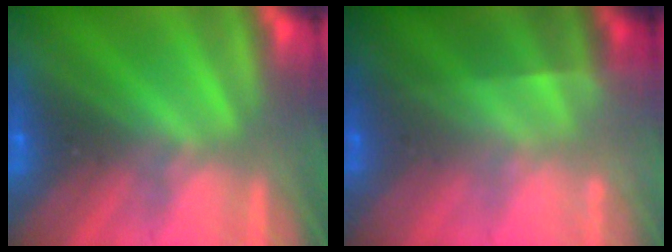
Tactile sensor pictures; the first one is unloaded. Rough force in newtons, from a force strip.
{"total": 1.8}